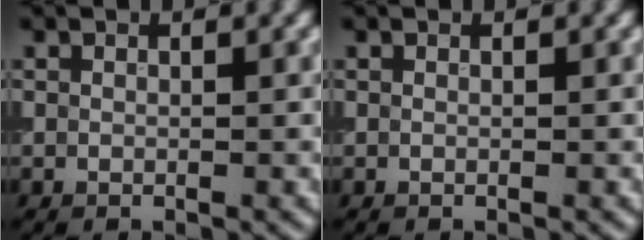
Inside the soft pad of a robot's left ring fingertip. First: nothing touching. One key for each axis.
{"total": 0.0}